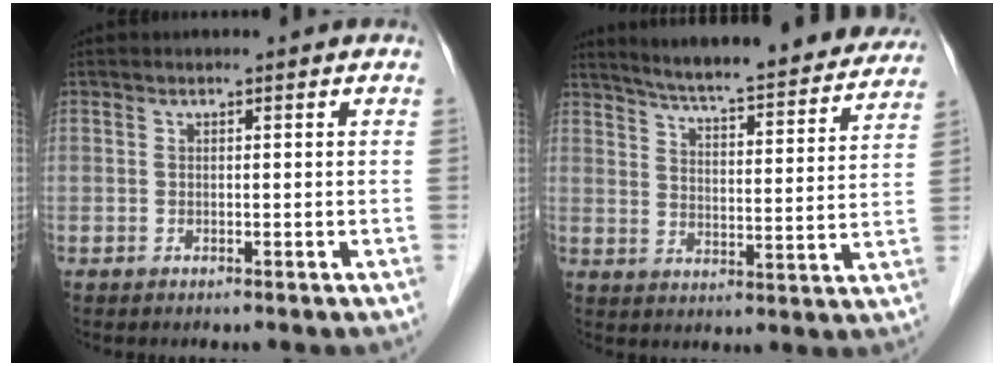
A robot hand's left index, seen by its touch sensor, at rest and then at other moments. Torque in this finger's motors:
{"motor_torque": [0.29, -0.14, 0.27, 0.11]}